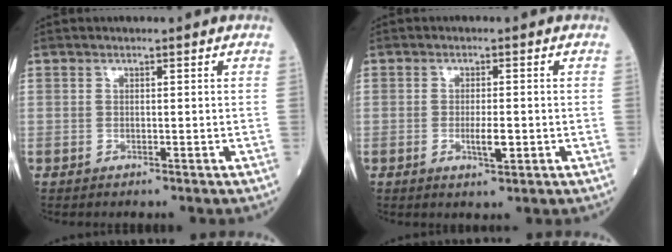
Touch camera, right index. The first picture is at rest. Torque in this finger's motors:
{"motor_torque": [0.71, -0.12, 0.30, 0.08]}